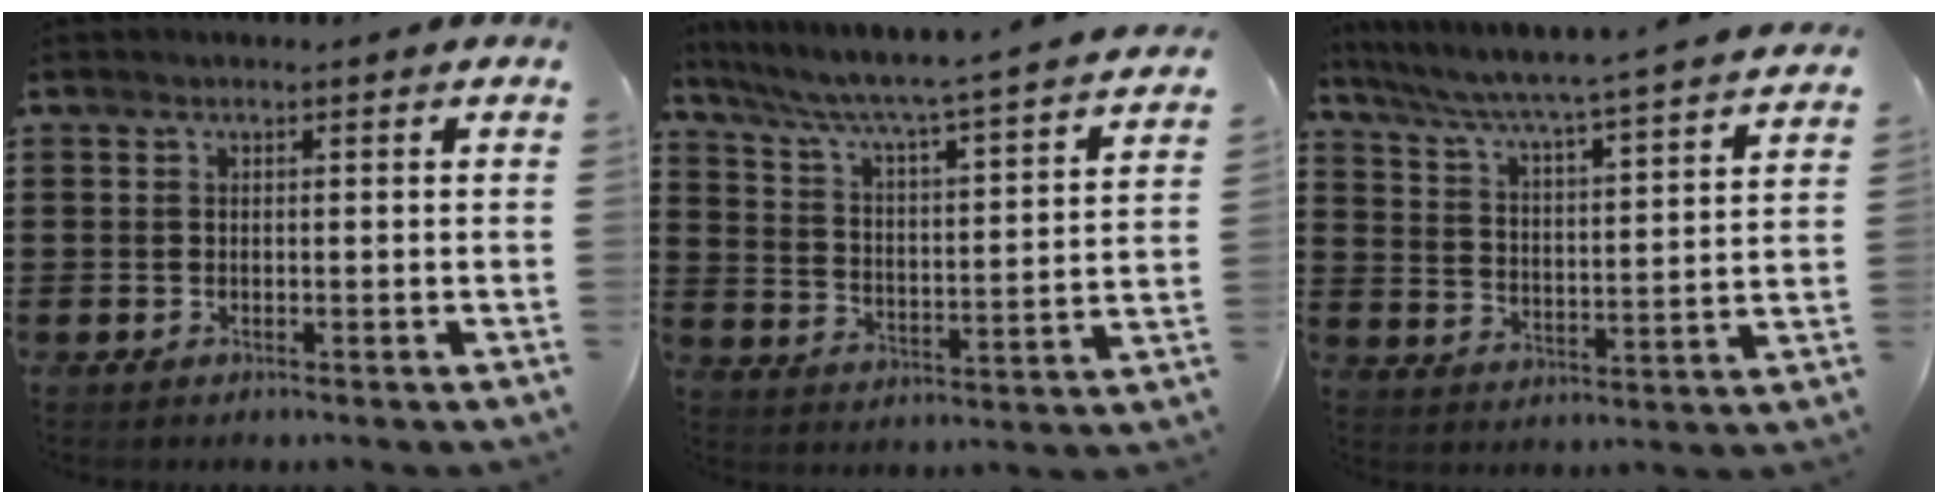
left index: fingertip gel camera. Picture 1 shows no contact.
{"total": 4.6, "force": [4.0, -0.5, 2.3], "torque": [-0.067, -0.046, 0.053]}
{"total": 4.6, "force": [4.1, -0.9, 1.9], "torque": [-0.058, -0.046, 0.056]}